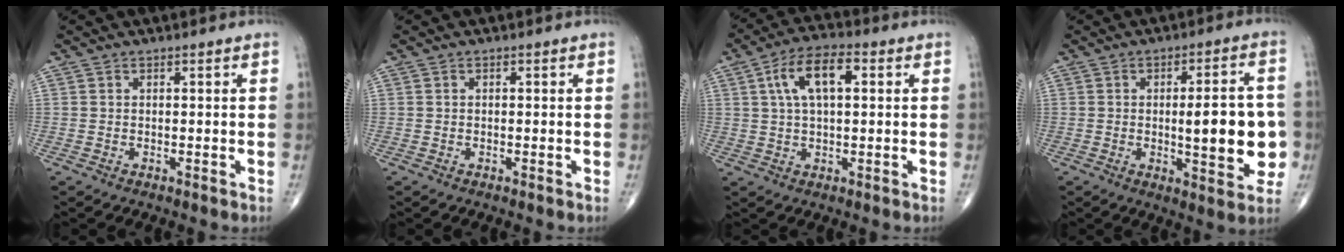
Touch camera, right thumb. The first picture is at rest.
{"total": 0.0}
{"total": 8.3, "force": [2.2, 3.7, 7.1], "torque": [-0.131, 0.014, 0.036]}
{"total": 14.1, "force": [-1.2, 4.4, 13.4], "torque": [-0.162, 0.006, -0.011]}